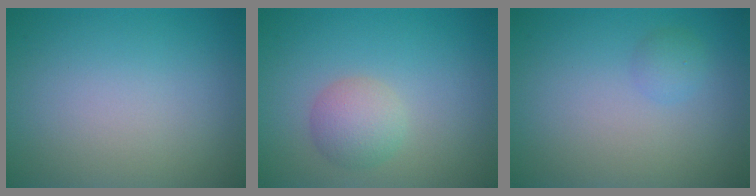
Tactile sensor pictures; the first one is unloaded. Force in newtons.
{"total": 2.7, "press": 2.7, "slide": 0.2}
{"total": 1.1, "press": 1.1, "slide": 0.1}